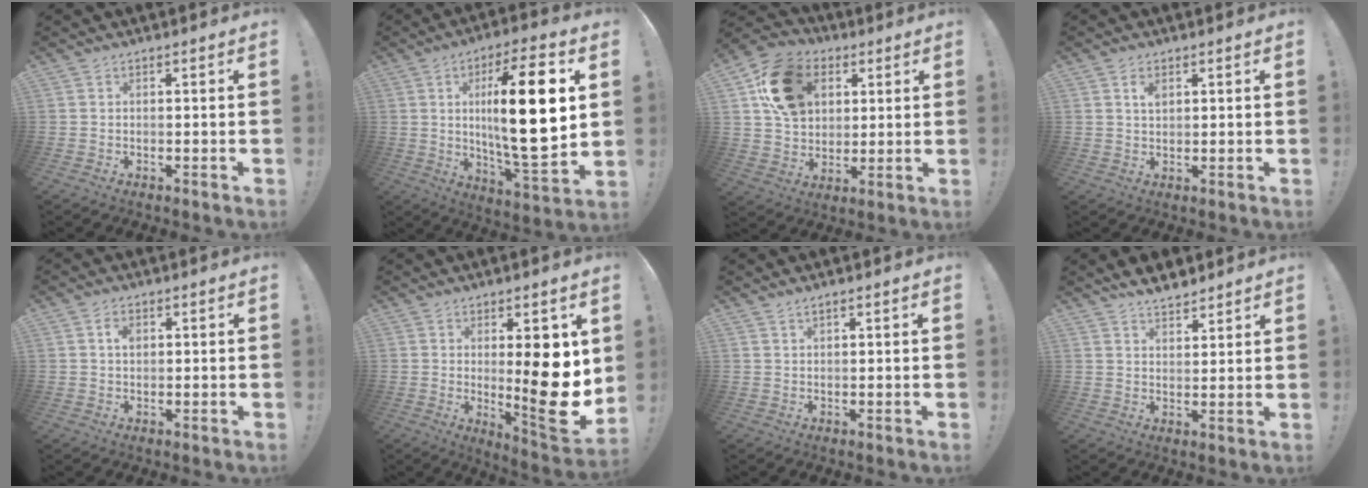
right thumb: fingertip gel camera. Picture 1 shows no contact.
{"total": 22.7, "force": [3.4, 5.9, 21.6], "torque": [-0.354, -0.019, 0.041]}
{"total": 18.6, "force": [6.6, 14.1, 10.2], "torque": [-0.139, -0.015, 0.131]}
{"total": 2.6, "force": [1.2, 1.5, 1.7], "torque": [-0.013, -0.008, 0.017]}
{"total": 2.3, "force": [0.7, 1.5, 1.5], "torque": [-0.008, -0.005, 0.006]}
{"total": 14.6, "force": [1.5, 3.5, 14.2], "torque": [-0.177, -0.030, 0.024]}
{"total": 1.4, "force": [1.2, 0.3, 0.7], "torque": [-0.014, -0.002, 0.022]}
{"total": 6.0, "force": [5.3, 2.0, 1.9], "torque": [-0.036, -0.030, 0.099]}